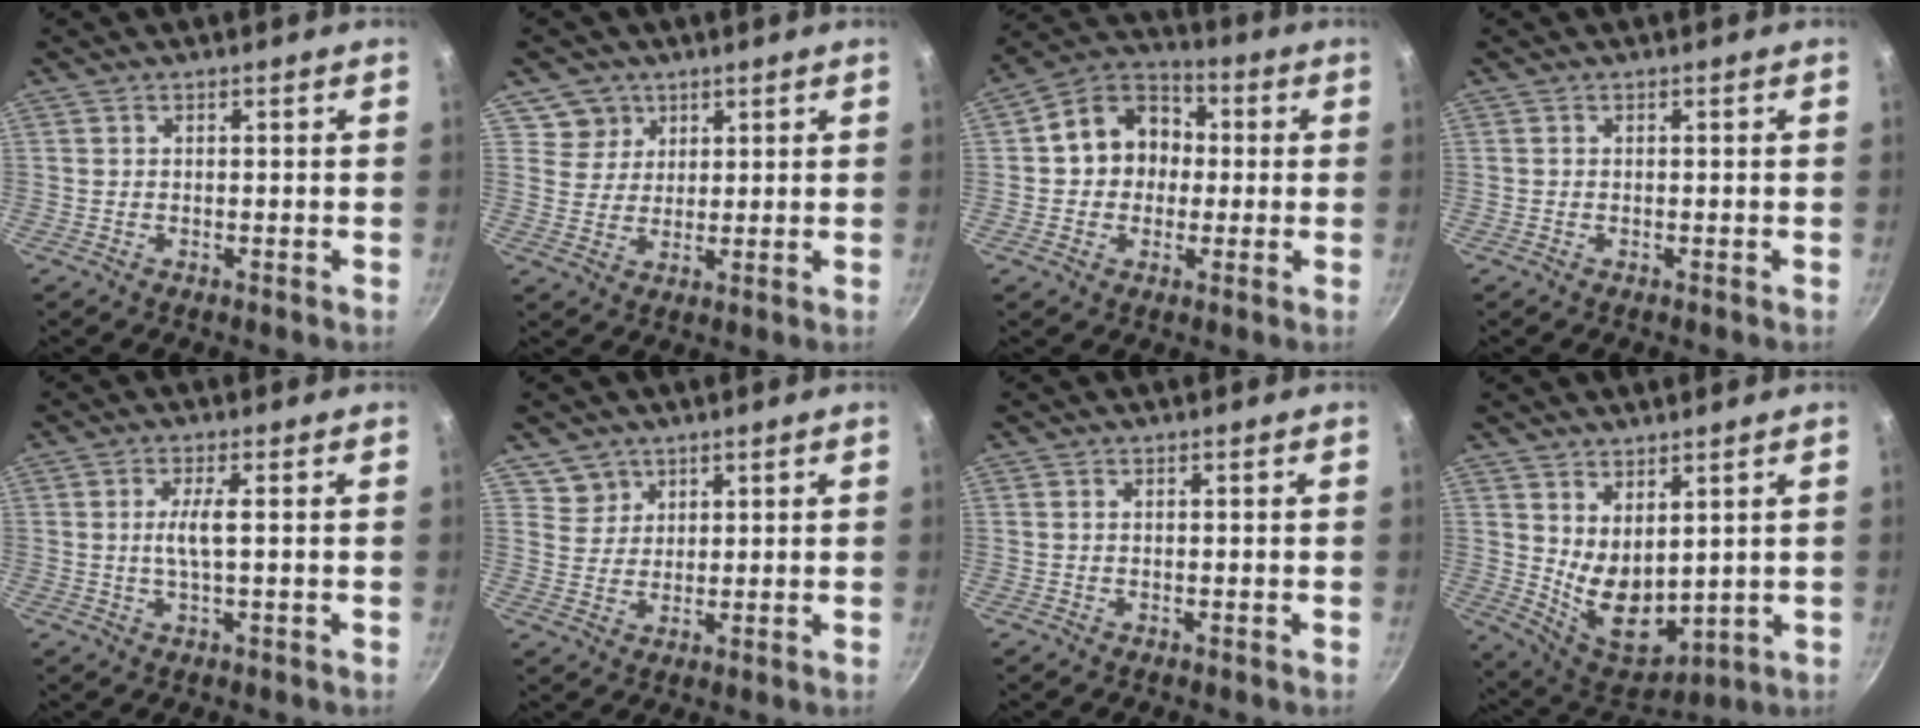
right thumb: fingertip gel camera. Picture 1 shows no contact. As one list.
[{"total": 5.4, "force": [2.9, 4.5, 0.4], "torque": [0.026, -0.004, 0.052]}, {"total": 12.1, "force": [0.5, 10.2, 6.4], "torque": [-0.060, 0.030, -0.011]}, {"total": 0.0}, {"total": 3.8, "force": [0.2, 0.5, 3.8], "torque": [-0.085, 0.003, 0.005]}, {"total": 4.4, "force": [2.8, 3.4, 0.1], "torque": [0.022, -0.002, 0.054]}, {"total": 0.0}, {"total": 10.9, "force": [3.2, 6.3, 8.2], "torque": [-0.113, -0.054, 0.084]}]